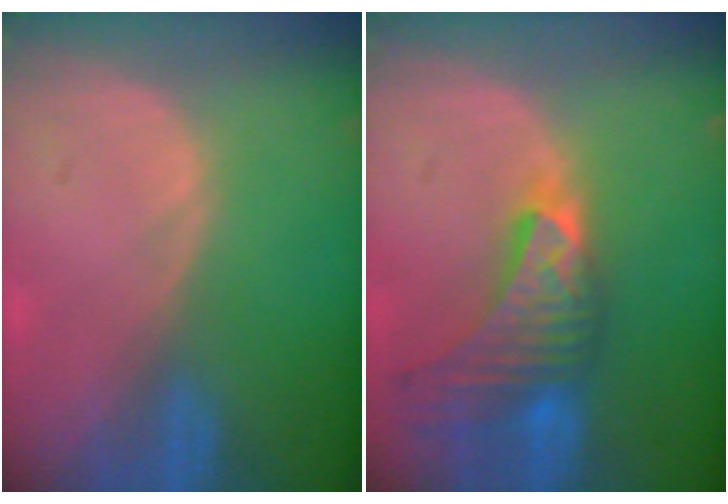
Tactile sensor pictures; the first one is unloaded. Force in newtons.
{"total": 9.2, "press": 8.2, "slide": 4.2}